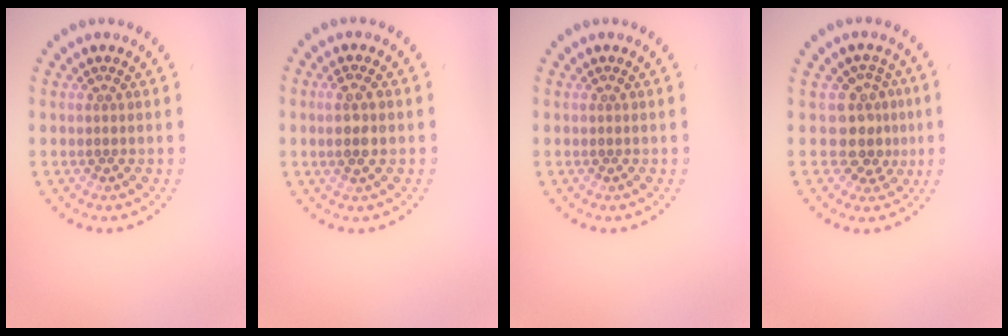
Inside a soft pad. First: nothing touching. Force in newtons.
{"total": 2.2, "press": 2.1, "slide": 0.8}
{"total": 0.0}
{"total": 3.1, "press": 2.6, "slide": 1.8}